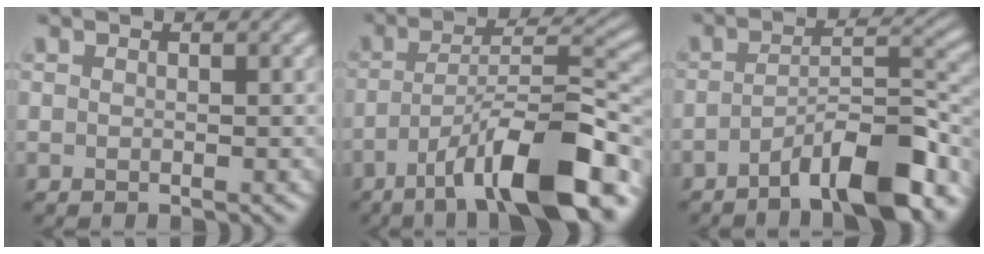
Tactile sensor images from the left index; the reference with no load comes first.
{"total": 11.9, "force": [-7.0, 2.7, 9.2], "torque": [-0.143, 0.016, -0.118]}
{"total": 9.0, "force": [-5.7, 2.1, 6.6], "torque": [-0.095, 0.005, -0.094]}